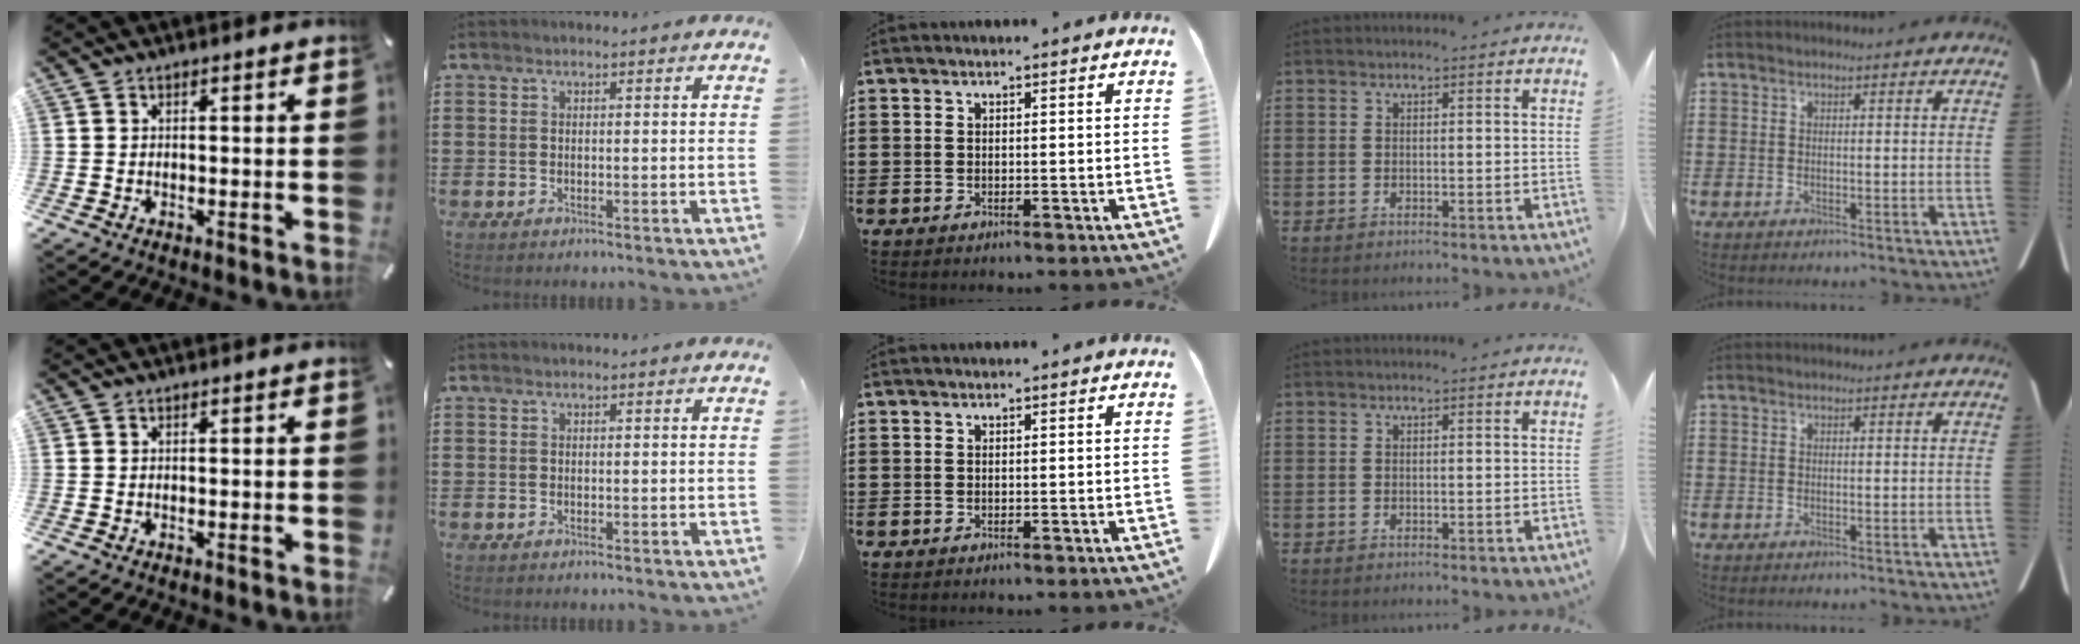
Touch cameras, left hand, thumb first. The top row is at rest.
{}